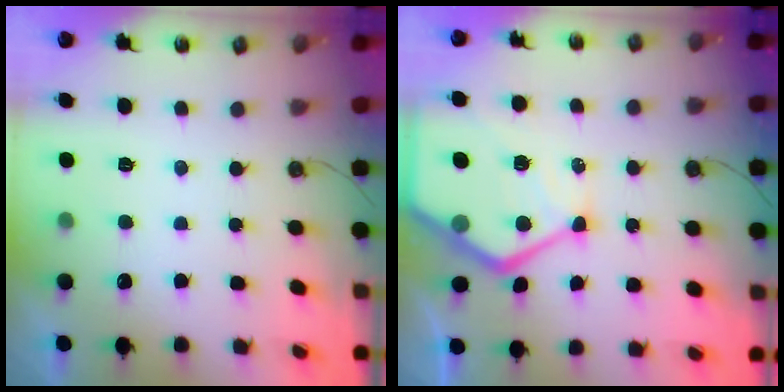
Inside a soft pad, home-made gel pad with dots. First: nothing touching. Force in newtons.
{"total": 17.0, "press": 16.9, "slide": 1.5}